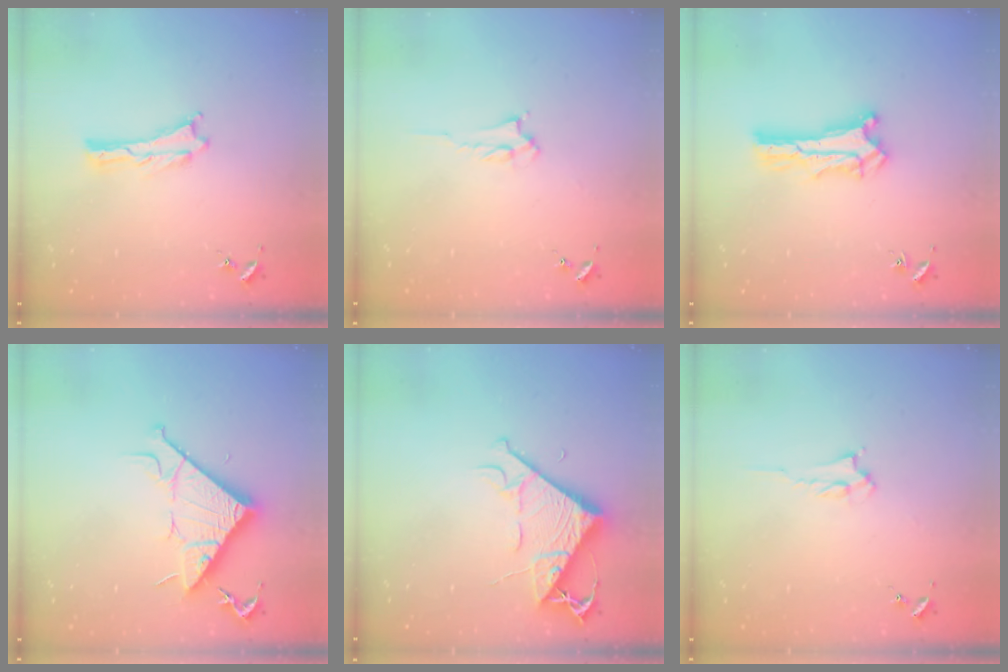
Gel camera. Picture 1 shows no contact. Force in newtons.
{"total": 2.0, "press": 1.9, "slide": 0.3}
{"total": 1.5, "press": 1.5, "slide": 0.2}
{"total": 10.2, "press": 10.2, "slide": 0.3}
{"total": 8.0, "press": 7.9, "slide": 0.8}
{"total": 2.0, "press": 1.9, "slide": 0.3}